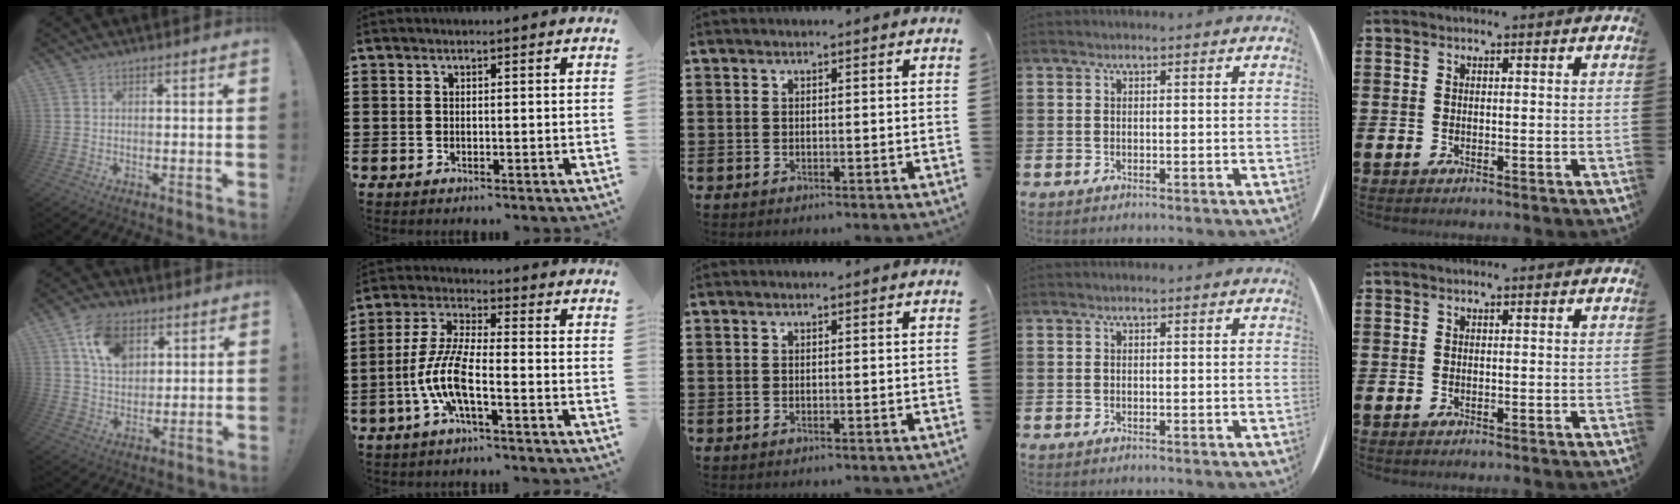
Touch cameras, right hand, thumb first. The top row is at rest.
{"thumb": {"total": 12.9, "force": [6.0, 9.3, 6.7], "torque": [-0.109, -0.013, 0.115]}, "index": {"total": 8.1, "force": [-3.2, 1.9, 7.2], "torque": [-0.176, -0.015, -0.069]}}